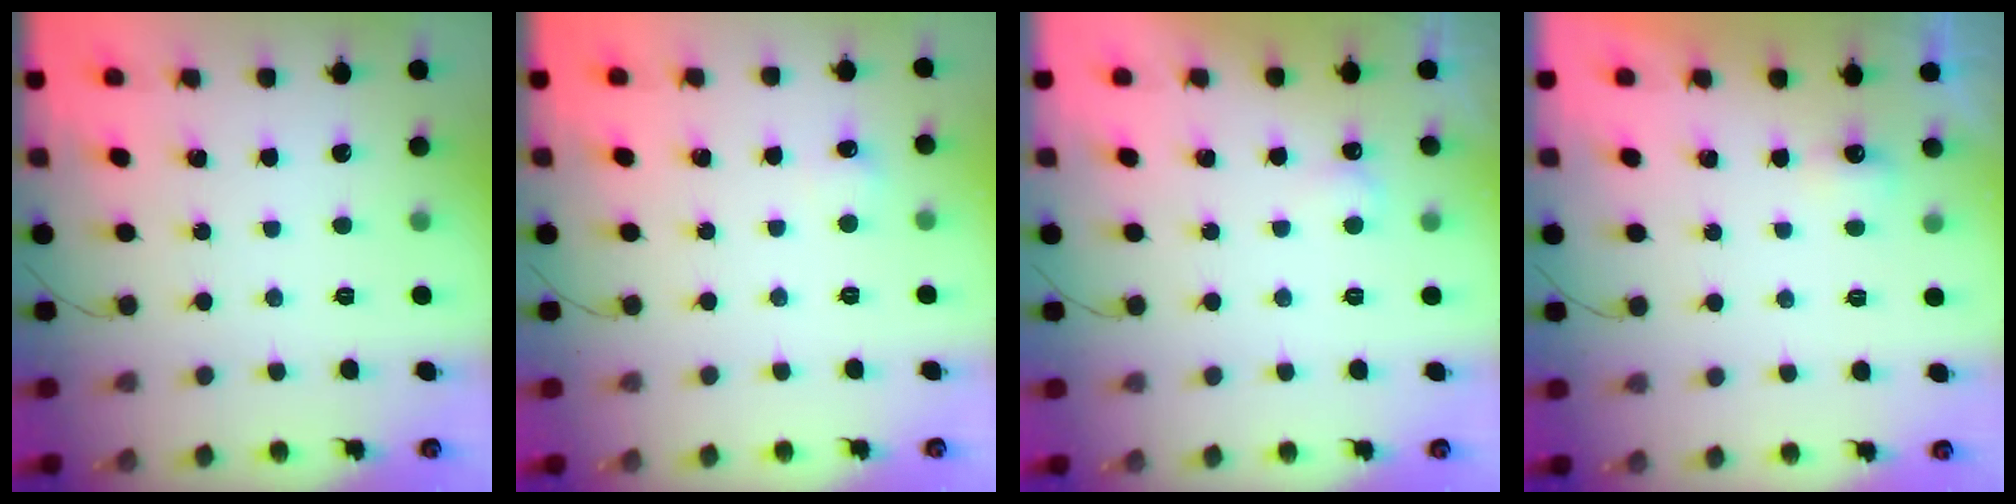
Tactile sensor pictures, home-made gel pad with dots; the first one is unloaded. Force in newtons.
{"total": 4.6, "press": 4.4, "slide": 1.4}
{"total": 2.2, "press": 2.2, "slide": 0.4}
{"total": 2.9, "press": 2.8, "slide": 0.8}